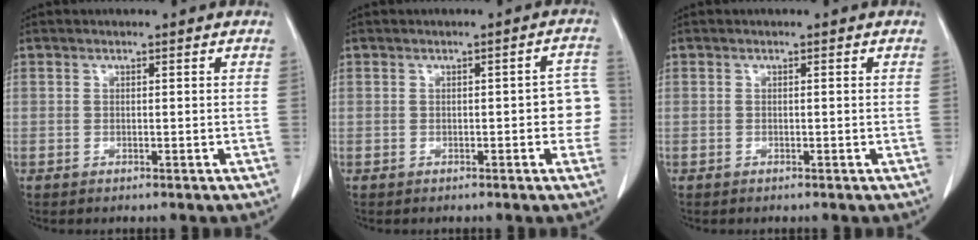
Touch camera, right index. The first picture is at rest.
{"total": 5.0, "force": [-0.5, 1.6, 4.7], "torque": [-0.033, 0.016, -0.011]}
{"total": 0.0}